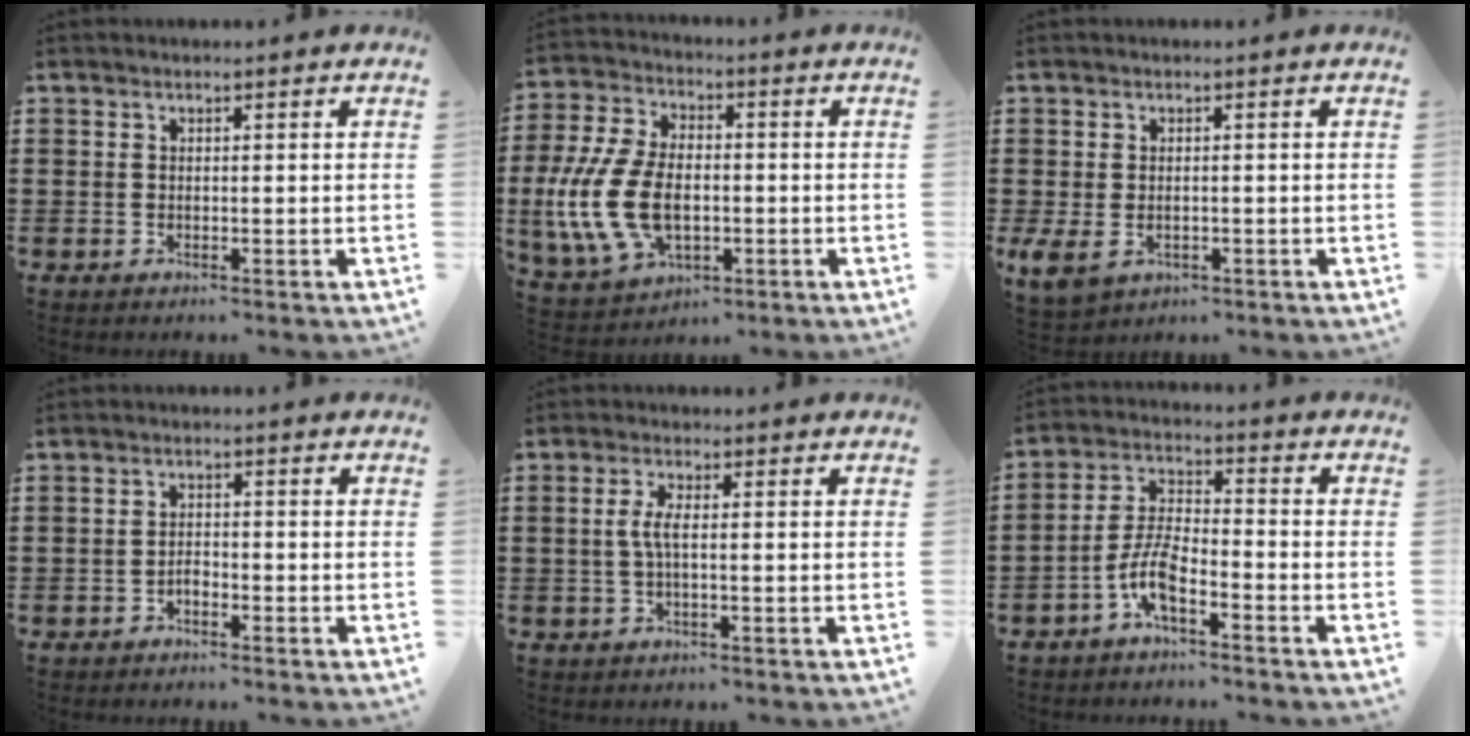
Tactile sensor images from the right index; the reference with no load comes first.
{"total": 12.9, "force": [-2.1, 7.8, 10.0], "torque": [-0.244, -0.004, -0.039]}
{"total": 2.3, "force": [-0.6, 1.4, 1.7], "torque": [-0.049, -0.004, -0.017]}
{"total": 1.5, "force": [-1.0, 0.6, 0.8], "torque": [-0.018, 0.001, -0.021]}
{"total": 3.1, "force": [-0.3, 0.6, 3.0], "torque": [-0.070, -0.003, -0.012]}
{"total": 6.5, "force": [-3.9, 1.9, 4.8], "torque": [-0.125, -0.008, -0.083]}